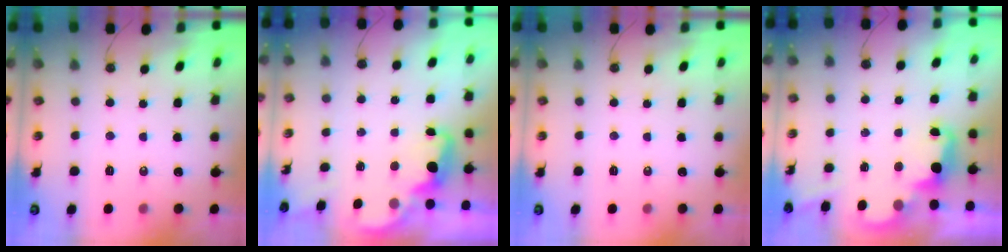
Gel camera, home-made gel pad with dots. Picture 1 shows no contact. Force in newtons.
{"total": 2.2, "press": 2.2, "slide": 0.6}
{"total": 0.0}
{"total": 2.5, "press": 2.4, "slide": 0.5}